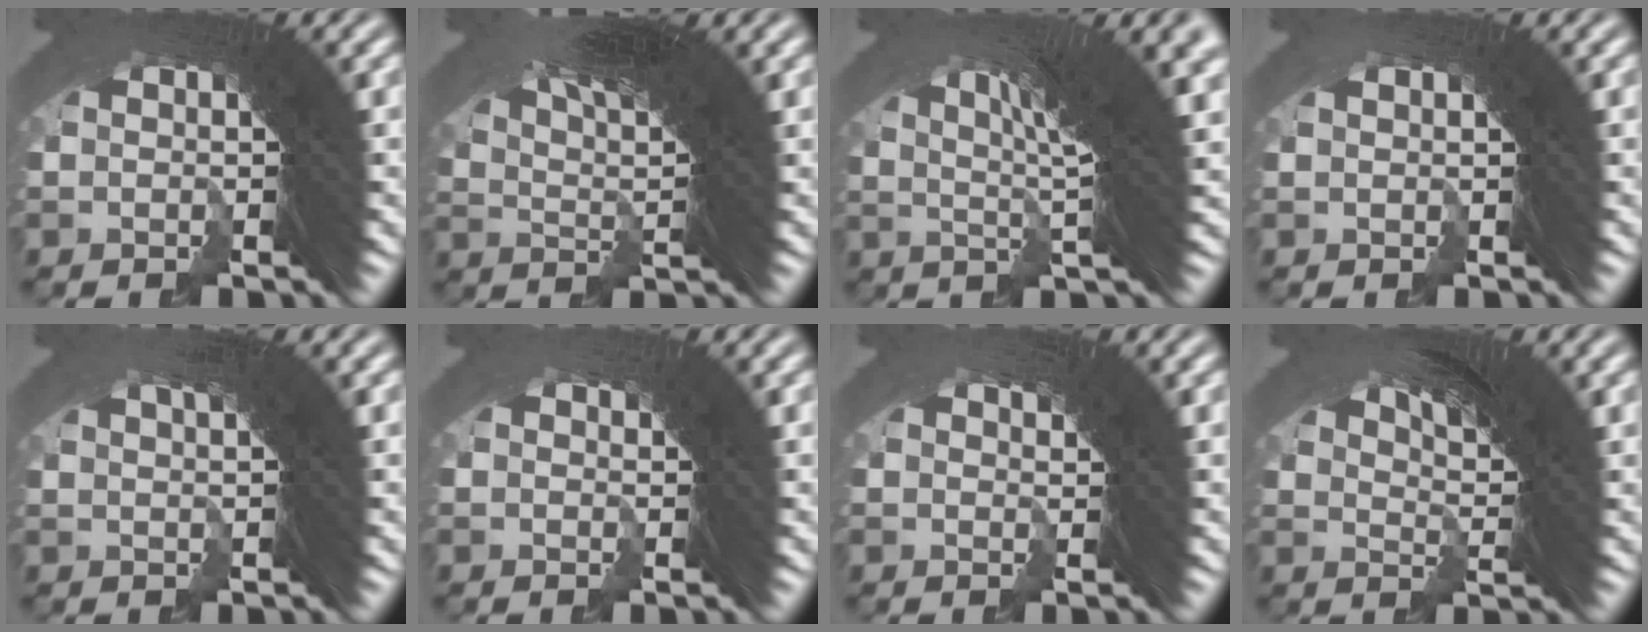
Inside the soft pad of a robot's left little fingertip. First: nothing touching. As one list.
[{"total": 9.0, "force": [5.0, 0.3, 7.5], "torque": [-0.120, 0.025, 0.078]}, {"total": 10.7, "force": [5.2, 0.3, 9.4], "torque": [-0.114, 0.056, 0.074]}, {"total": 0.6, "force": [0.2, -0.6, 0.0], "torque": [-0.003, -0.001, 0.007]}, {"total": 3.9, "force": [2.9, -0.8, 2.6], "torque": [-0.029, 0.037, 0.039]}, {"total": 0.6, "force": [-0.1, 0.1, 0.5], "torque": [-0.013, -0.009, 0.002]}, {"total": 1.1, "force": [0.5, -0.3, 0.9], "torque": [-0.015, -0.006, 0.012]}, {"total": 7.6, "force": [4.8, 0.7, 5.8], "torque": [-0.071, 0.032, 0.072]}]